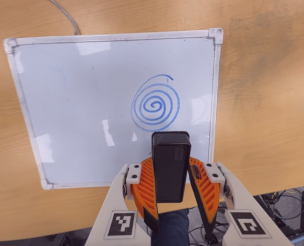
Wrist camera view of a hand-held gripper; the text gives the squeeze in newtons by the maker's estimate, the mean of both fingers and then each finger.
{"total": 5.0, "left": 4.5, "right": 5.5}